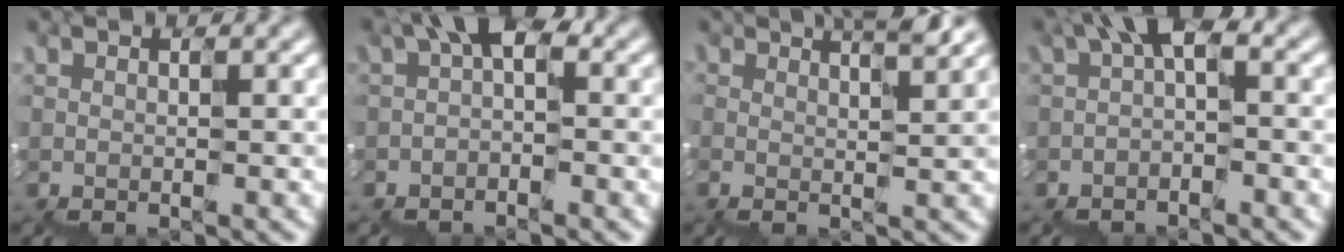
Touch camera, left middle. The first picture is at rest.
{"total": 1.5, "force": [-0.1, 0.6, 1.4], "torque": [-0.055, 0.005, -0.010]}
{"total": 3.9, "force": [2.0, 1.3, 3.1], "torque": [-0.019, 0.016, 0.016]}
{"total": 1.7, "force": [-0.2, 0.5, 1.6], "torque": [-0.061, 0.004, -0.009]}